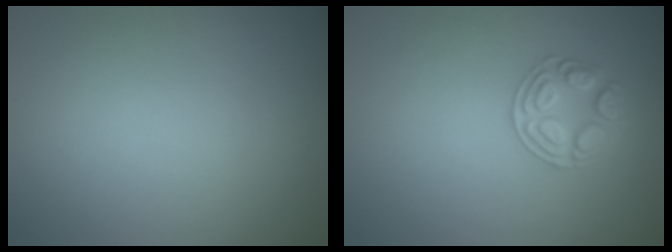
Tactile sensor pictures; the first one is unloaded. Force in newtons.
{"total": 2.5, "press": 2.4, "slide": 0.6}